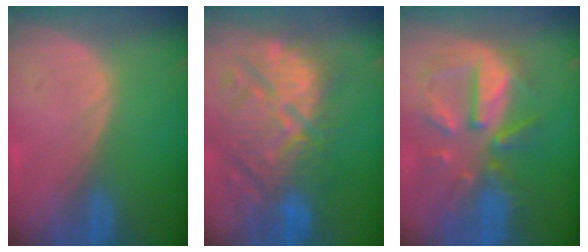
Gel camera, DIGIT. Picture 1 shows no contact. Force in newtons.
{"total": 13.0, "press": 12.2, "slide": 4.3}
{"total": 10.2, "press": 9.3, "slide": 4.2}